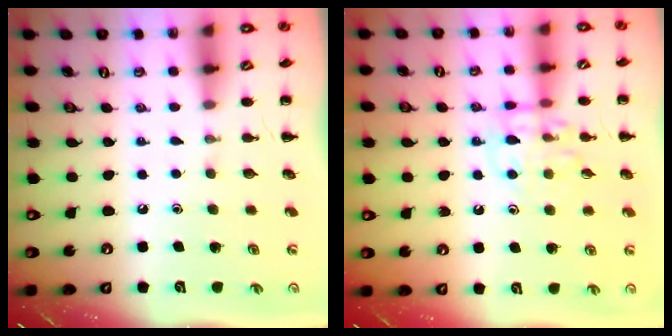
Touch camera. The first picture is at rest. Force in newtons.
{"total": 11.2, "press": 11.1, "slide": 0.9}